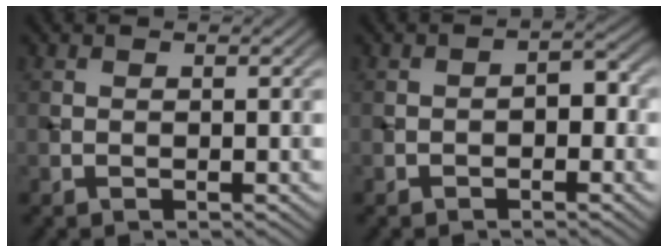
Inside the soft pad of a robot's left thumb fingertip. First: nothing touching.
{"total": 2.3, "force": [-0.8, 1.2, 1.7], "torque": [-0.025, 0.005, -0.019]}